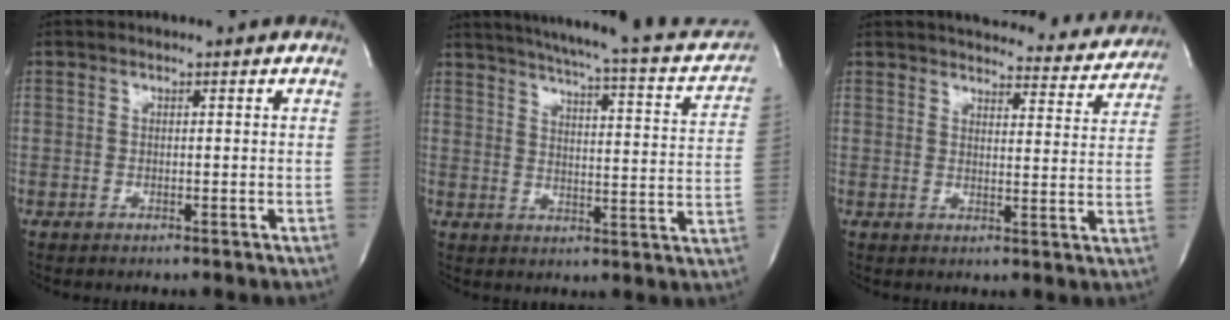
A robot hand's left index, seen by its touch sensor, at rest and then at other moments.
{"total": 23.3, "force": [20.3, 3.4, 10.9], "torque": [-0.155, -0.025, 0.241]}
{"total": 16.9, "force": [16.0, 3.8, 3.9], "torque": [-0.027, -0.028, 0.178]}